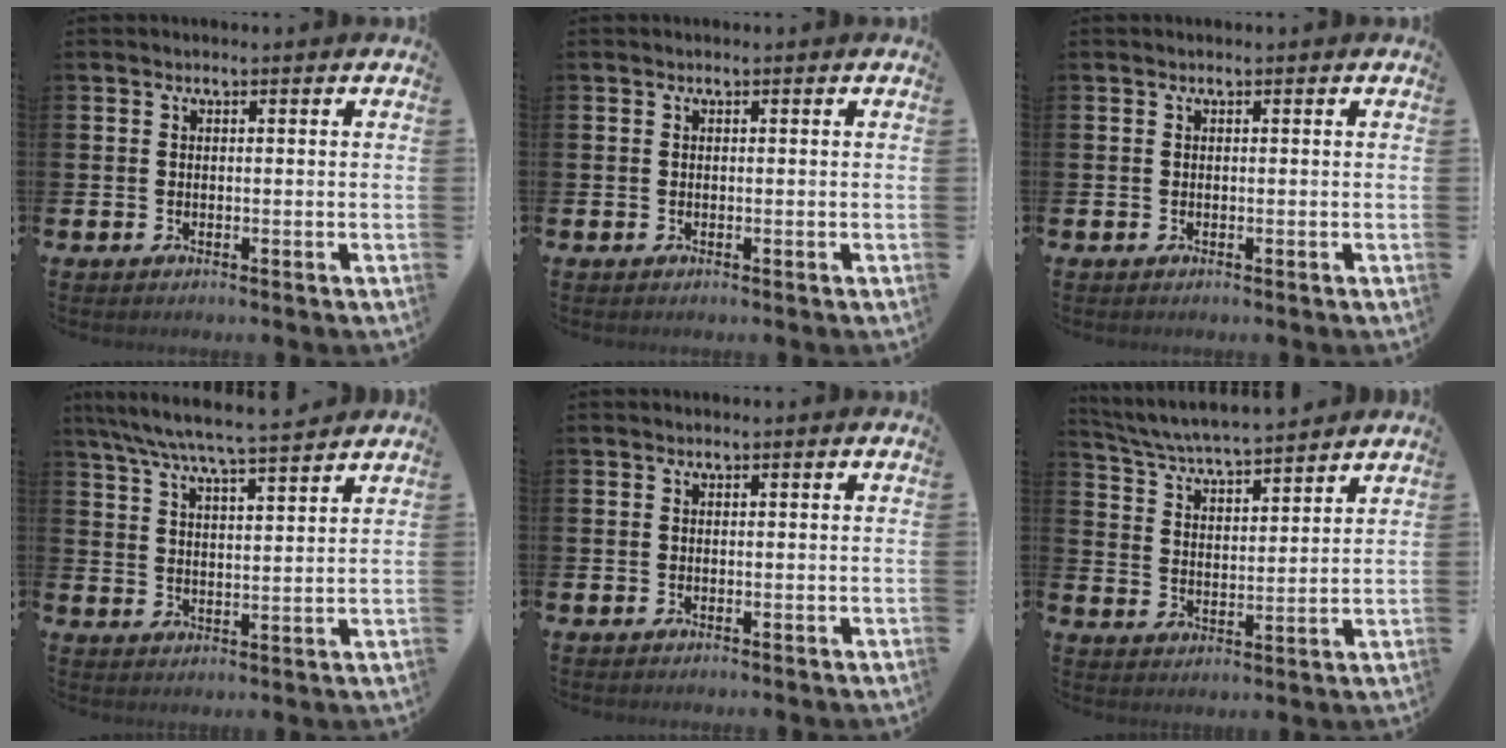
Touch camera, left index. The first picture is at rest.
{"total": 0.0}
{"total": 0.0}
{"total": 7.1, "force": [6.7, 0.2, 2.4], "torque": [-0.073, -0.038, 0.118]}
{"total": 0.0}
{"total": 5.6, "force": [5.5, 0.1, 1.0], "torque": [-0.048, -0.041, 0.094]}